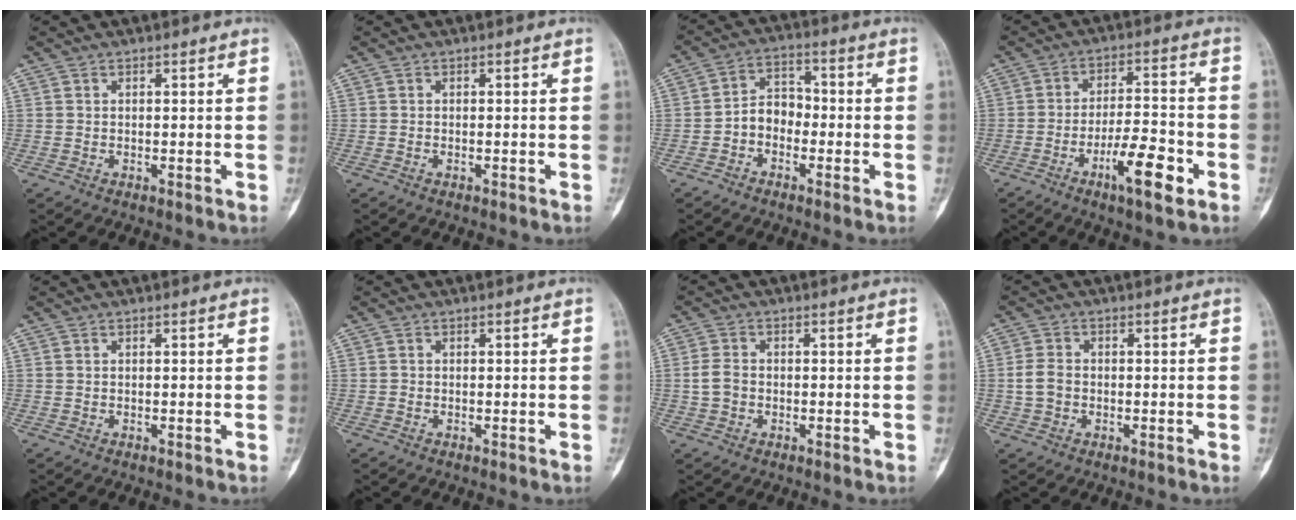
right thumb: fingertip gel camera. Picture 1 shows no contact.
{"total": 0.0}
{"total": 5.8, "force": [-1.9, 4.4, 3.2], "torque": [-0.028, 0.032, -0.049]}
{"total": 10.6, "force": [-4.9, 2.8, 8.9], "torque": [-0.148, 0.025, -0.080]}
{"total": 0.0}
{"total": 0.0}
{"total": 3.3, "force": [-0.5, 2.6, 1.9], "torque": [-0.035, 0.011, -0.012]}
{"total": 3.6, "force": [-0.5, 2.9, 2.2], "torque": [-0.041, 0.011, -0.012]}